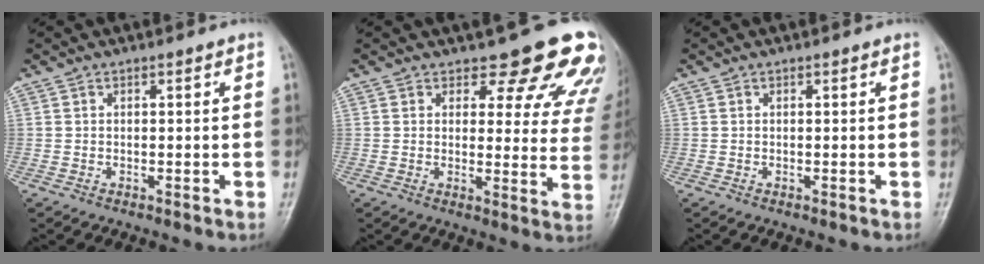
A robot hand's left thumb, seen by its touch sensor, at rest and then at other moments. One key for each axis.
{"total": 14.2, "fx": 11.9, "fy": 5.5, "fz": 5.4, "tx": -0.002, "ty": -0.080, "tz": 0.112}
{"total": 0.0}